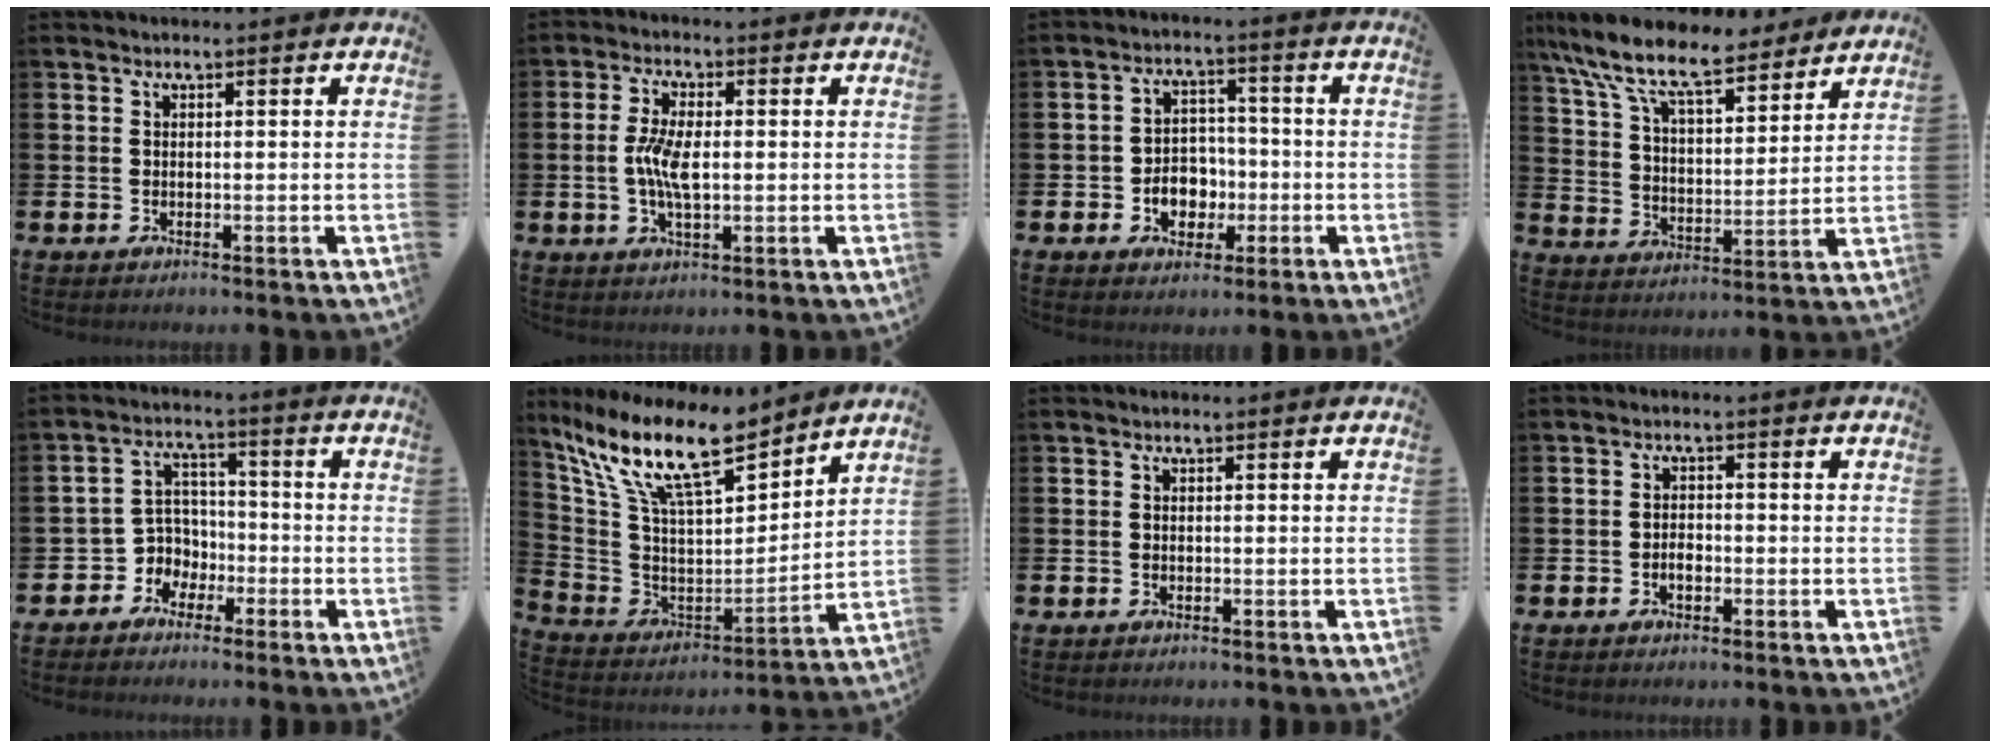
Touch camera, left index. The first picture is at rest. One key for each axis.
{"total": 5.4, "fx": 0.0, "fy": 2.2, "fz": 4.9, "tx": -0.091, "ty": 0.000, "tz": -0.005}
{"total": 4.8, "fx": -1.4, "fy": 4.1, "fz": 2.2, "tx": -0.033, "ty": 0.003, "tz": -0.033}
{"total": 10.9, "fx": 9.1, "fy": 3.4, "fz": 4.9, "tx": -0.129, "ty": -0.053, "tz": 0.159}
{"total": 4.3, "fx": -2.0, "fy": 3.9, "fz": 0.2, "tx": -0.022, "ty": -0.005, "tz": -0.045}
{"total": 13.9, "fx": 11.2, "fy": 3.8, "fz": 7.3, "tx": -0.179, "ty": -0.066, "tz": 0.199}
{"total": 0.0}
{"total": 1.7, "fx": -0.7, "fy": 1.0, "fz": 1.2, "tx": -0.007, "ty": -0.003, "tz": -0.019}